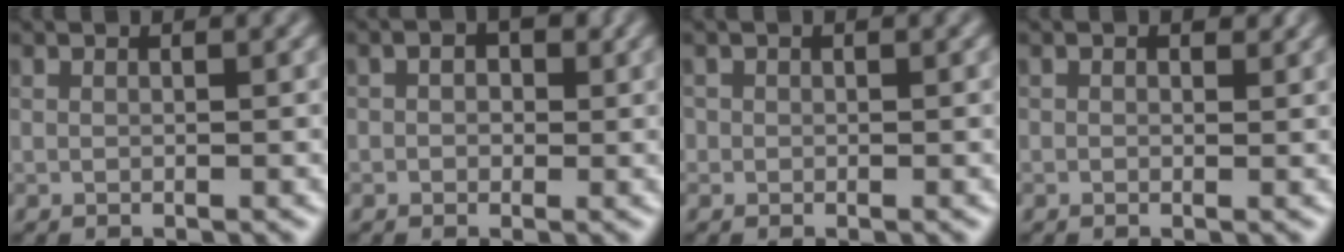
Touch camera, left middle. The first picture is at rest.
{"total": 1.5, "force": [-0.3, 1.2, 1.0], "torque": [-0.016, 0.011, -0.007]}
{"total": 0.8, "force": [-0.4, -0.3, -0.6], "torque": [0.001, 0.003, 0.002]}
{"total": 0.9, "force": [0.6, 0.5, 0.5], "torque": [-0.011, 0.004, 0.006]}